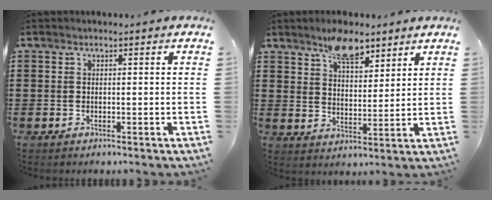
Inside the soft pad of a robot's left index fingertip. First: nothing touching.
{"total": 7.7, "force": [5.8, 3.2, 3.9], "torque": [-0.069, -0.010, 0.102]}